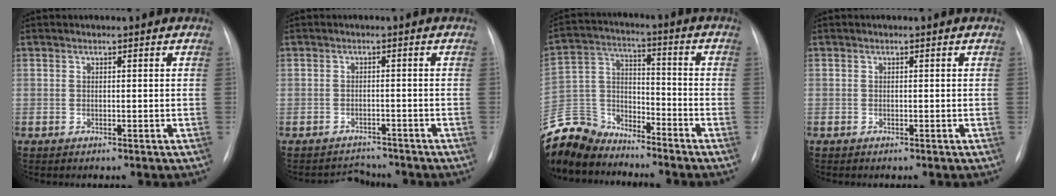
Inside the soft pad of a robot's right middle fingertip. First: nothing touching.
{"total": 3.0, "force": [-2.7, 0.9, -0.9], "torque": [0.010, 0.004, -0.039]}
{"total": 12.3, "force": [-11.6, 3.7, 1.0], "torque": [-0.024, 0.025, -0.228]}
{"total": 0.0}